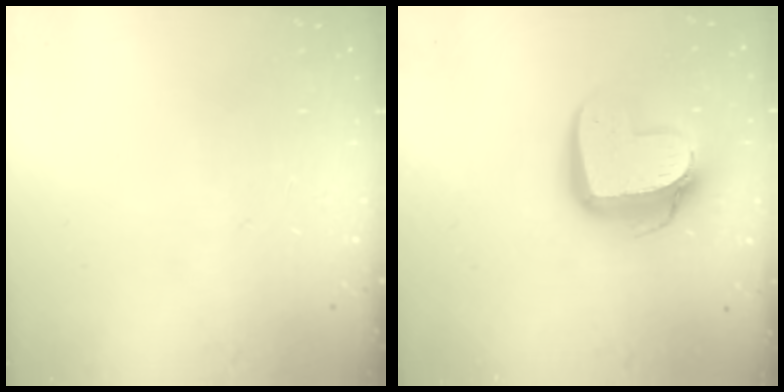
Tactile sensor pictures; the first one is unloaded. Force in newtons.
{"total": 14.9, "press": 14.9, "slide": 1.1}